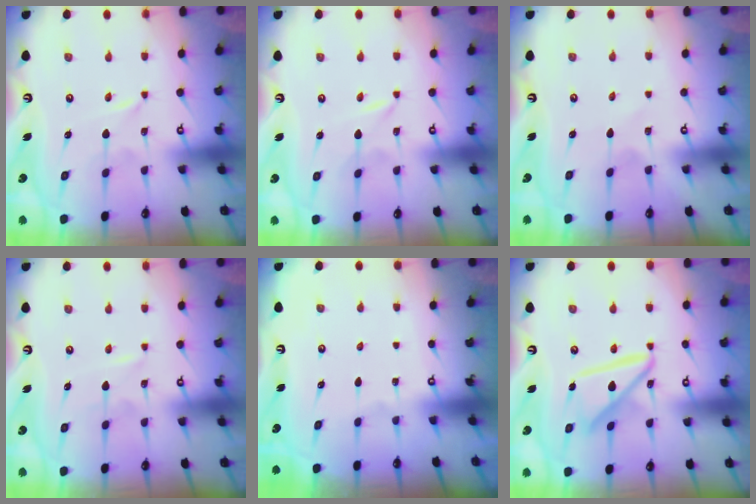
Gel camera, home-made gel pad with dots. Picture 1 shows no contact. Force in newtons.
{"total": 0.0}
{"total": 1.3, "press": 1.3, "slide": 0.1}
{"total": 1.5, "press": 1.4, "slide": 0.2}
{"total": 0.0}
{"total": 15.5, "press": 15.4, "slide": 1.6}